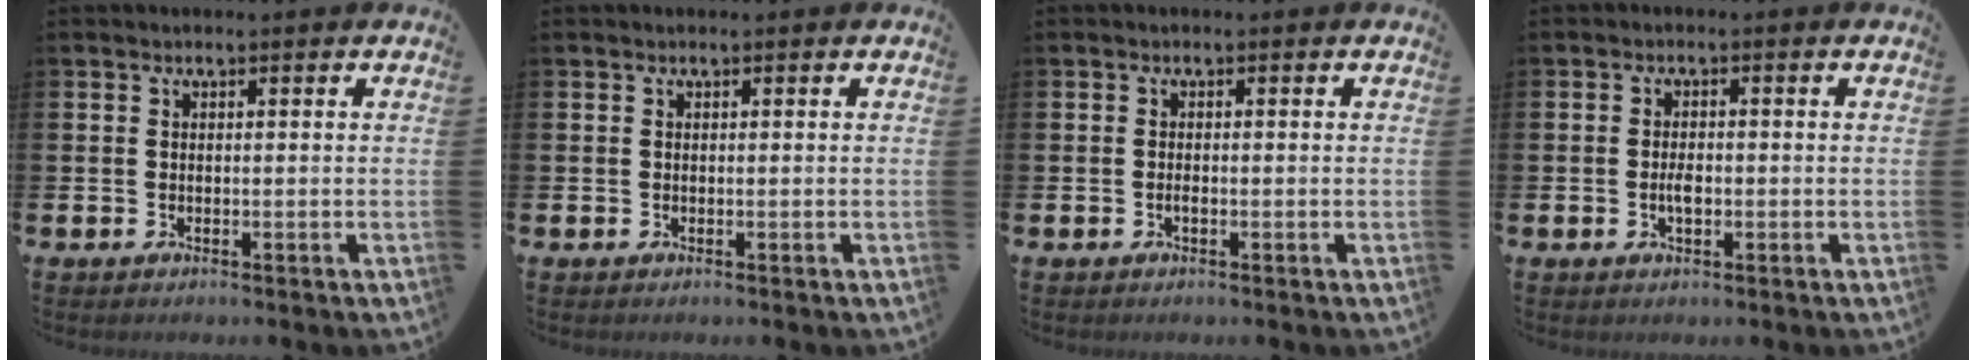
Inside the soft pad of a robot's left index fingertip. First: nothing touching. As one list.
[{"total": 0.0}, {"total": 0.6, "force": [-0.3, 0.2, 0.5], "torque": [-0.017, 0.000, -0.003]}, {"total": 2.1, "force": [-0.4, 1.0, 1.8], "torque": [-0.032, 0.001, -0.007]}]